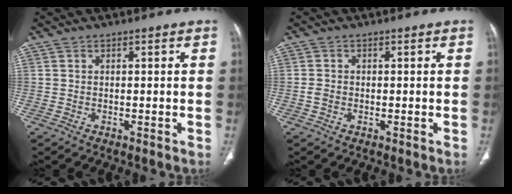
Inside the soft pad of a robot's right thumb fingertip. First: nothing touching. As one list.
[{"total": 1.6, "force": [-0.3, 1.3, 0.9], "torque": [-0.018, 0.003, -0.006]}]